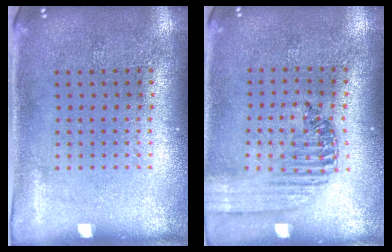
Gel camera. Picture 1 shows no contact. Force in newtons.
{"total": 1.4, "press": 1.4, "slide": 0.4}